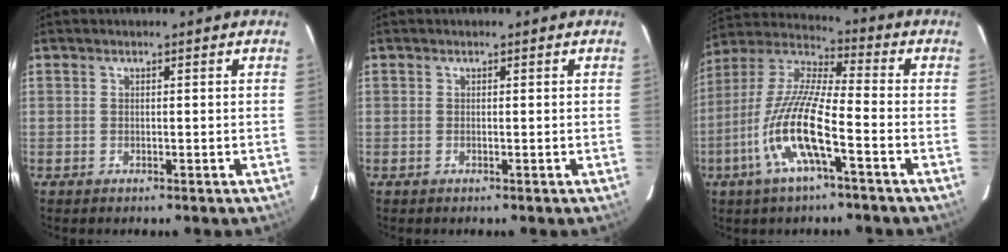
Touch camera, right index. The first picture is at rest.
{"total": 0.0}
{"total": 14.5, "force": [-5.9, 2.4, 13.0], "torque": [-0.265, -0.007, -0.124]}